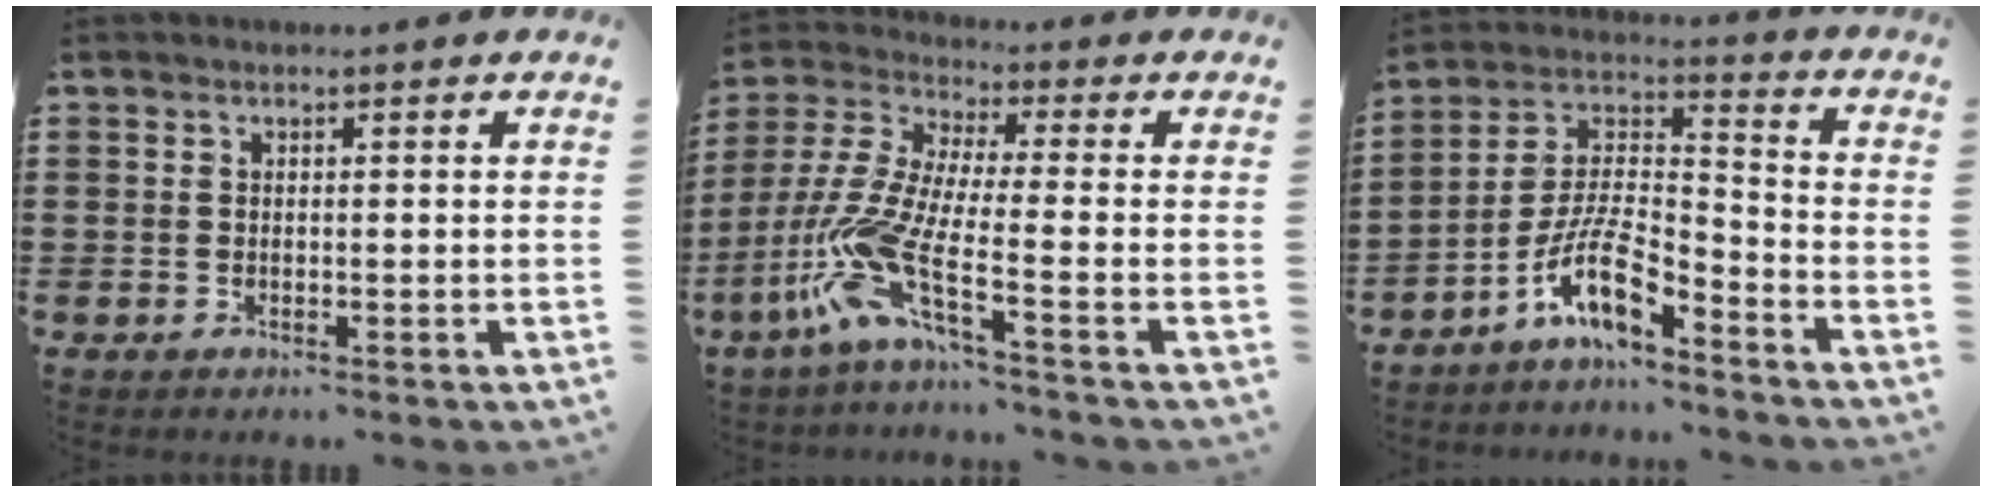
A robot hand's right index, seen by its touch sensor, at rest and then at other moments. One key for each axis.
{"total": 10.9, "fx": -4.9, "fy": 2.3, "fz": 9.5, "tx": -0.248, "ty": -0.026, "tz": -0.110}
{"total": 10.3, "fx": -6.7, "fy": 3.2, "fz": 7.1, "tx": -0.161, "ty": 0.000, "tz": -0.132}